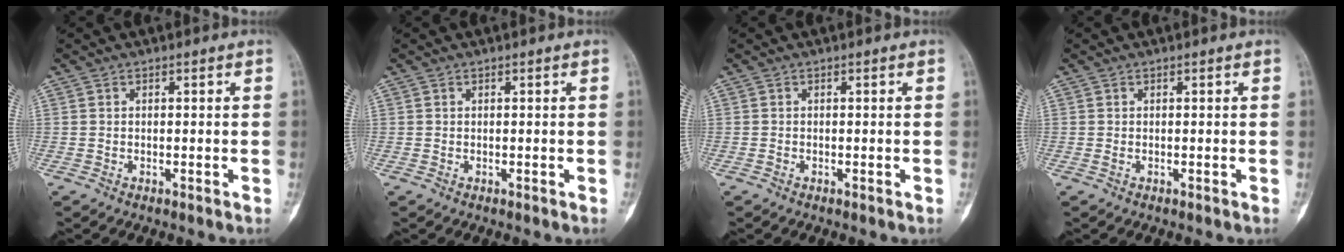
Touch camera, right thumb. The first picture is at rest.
{"total": 0.0}
{"total": 0.0}
{"total": 0.0}